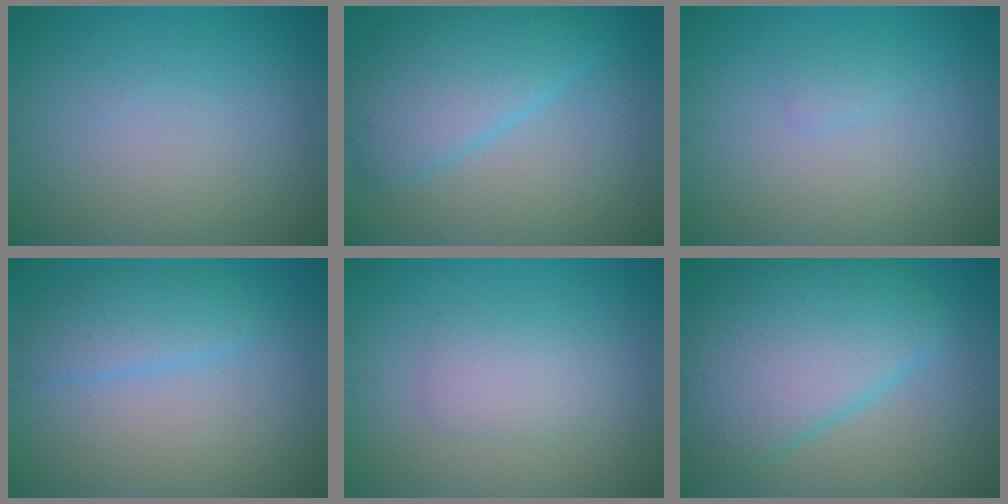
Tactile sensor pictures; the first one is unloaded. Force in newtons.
{"total": 5.2, "press": 5.2, "slide": 0.1}
{"total": 0.6, "press": 0.6, "slide": 0.0}
{"total": 2.7, "press": 2.7, "slide": 0.2}
{"total": 1.9, "press": 1.9, "slide": 0.0}
{"total": 8.6, "press": 8.6, "slide": 0.3}